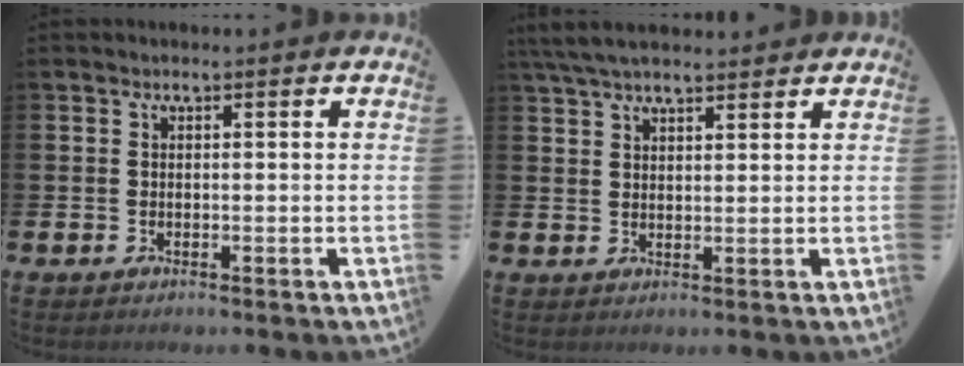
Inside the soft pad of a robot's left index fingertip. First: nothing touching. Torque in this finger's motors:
{"motor_torque": [1.06, -1.08, 0.43, 0.21]}